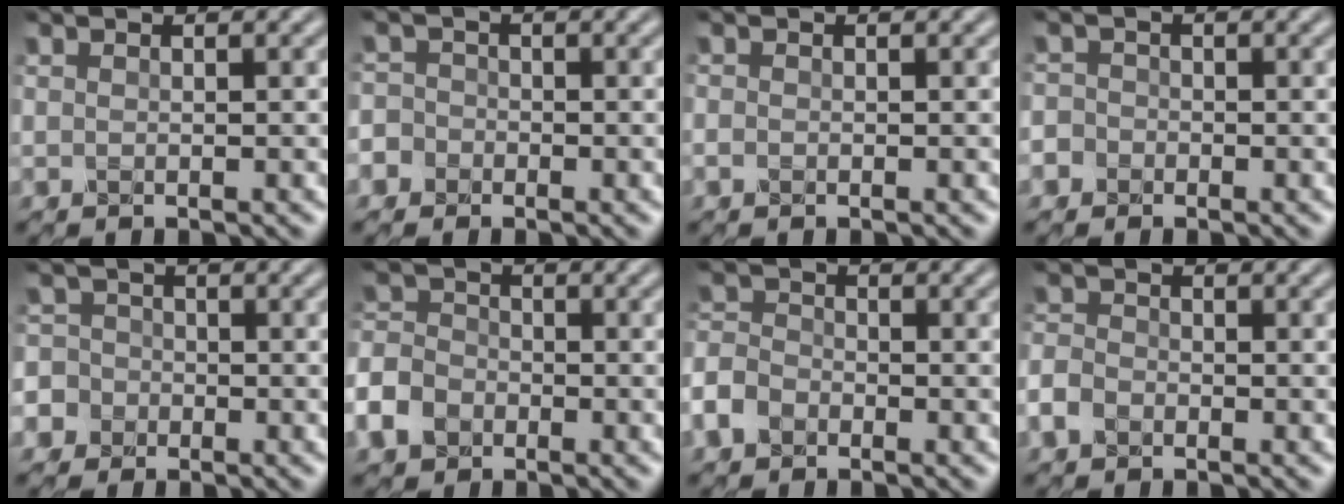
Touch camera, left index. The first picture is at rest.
{"total": 3.2, "force": [-1.6, 2.8, 0.6], "torque": [0.005, 0.004, -0.042]}
{"total": 0.5, "force": [-0.3, 0.3, 0.3], "torque": [-0.004, -0.002, -0.006]}
{"total": 2.4, "force": [-1.1, 2.1, 0.5], "torque": [0.003, 0.005, -0.030]}
{"total": 6.0, "force": [-2.7, 5.2, 1.1], "torque": [-0.025, -0.005, -0.076]}
{"total": 5.5, "force": [-3.0, 4.0, 2.3], "torque": [-0.052, -0.014, -0.064]}
{"total": 3.5, "force": [-2.1, 2.4, 1.5], "torque": [-0.038, 0.002, -0.055]}
{"total": 2.3, "force": [-1.3, 1.6, 1.0], "torque": [-0.018, 0.002, -0.037]}